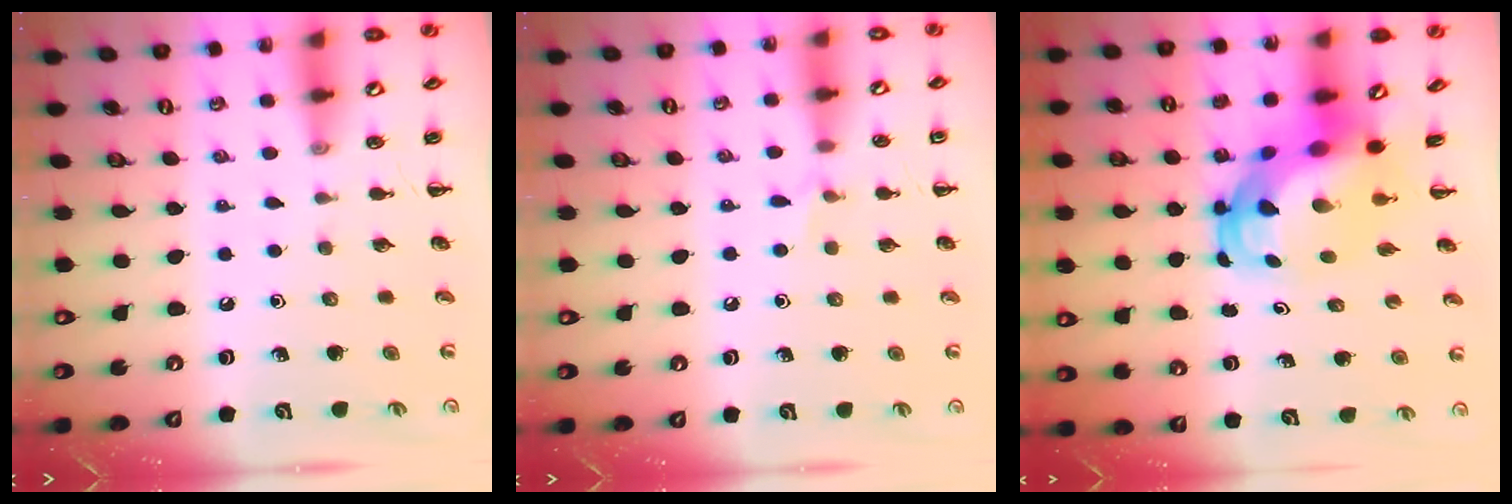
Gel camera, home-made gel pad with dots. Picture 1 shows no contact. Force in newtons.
{"total": 5.1, "press": 4.8, "slide": 1.7}
{"total": 7.8, "press": 7.6, "slide": 2.0}